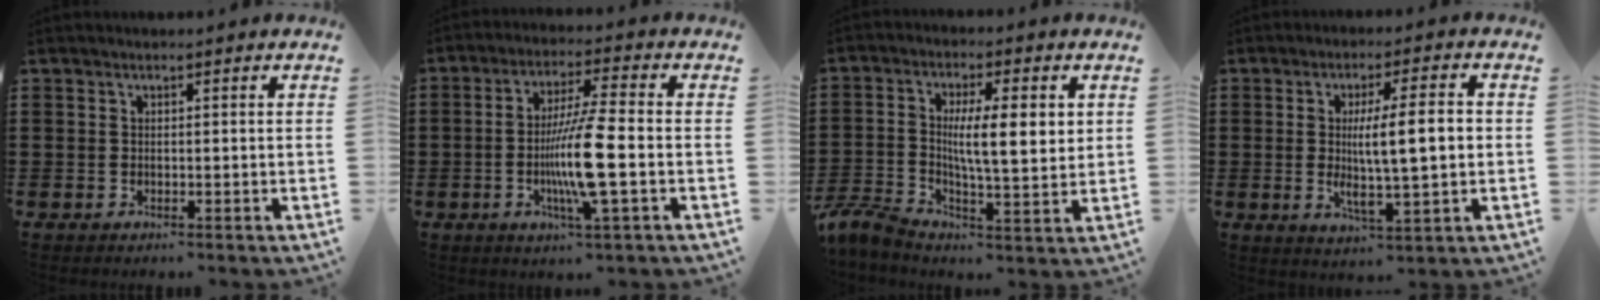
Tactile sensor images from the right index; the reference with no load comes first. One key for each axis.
{"total": 10.3, "fx": -2.3, "fy": 0.4, "fz": 10.0, "tx": -0.202, "ty": -0.020, "tz": -0.052}
{"total": 9.3, "fx": 1.1, "fy": 3.0, "fz": 8.7, "tx": -0.154, "ty": 0.007, "tz": 0.016}
{"total": 10.3, "fx": 0.6, "fy": 2.3, "fz": 10.0, "tx": -0.163, "ty": -0.001, "tz": 0.006}